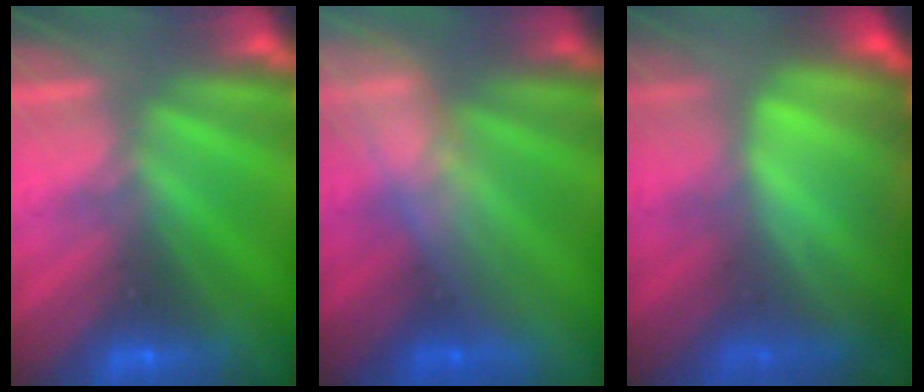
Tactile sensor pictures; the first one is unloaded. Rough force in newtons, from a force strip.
{"total": 2.9}
{"total": 7.3}